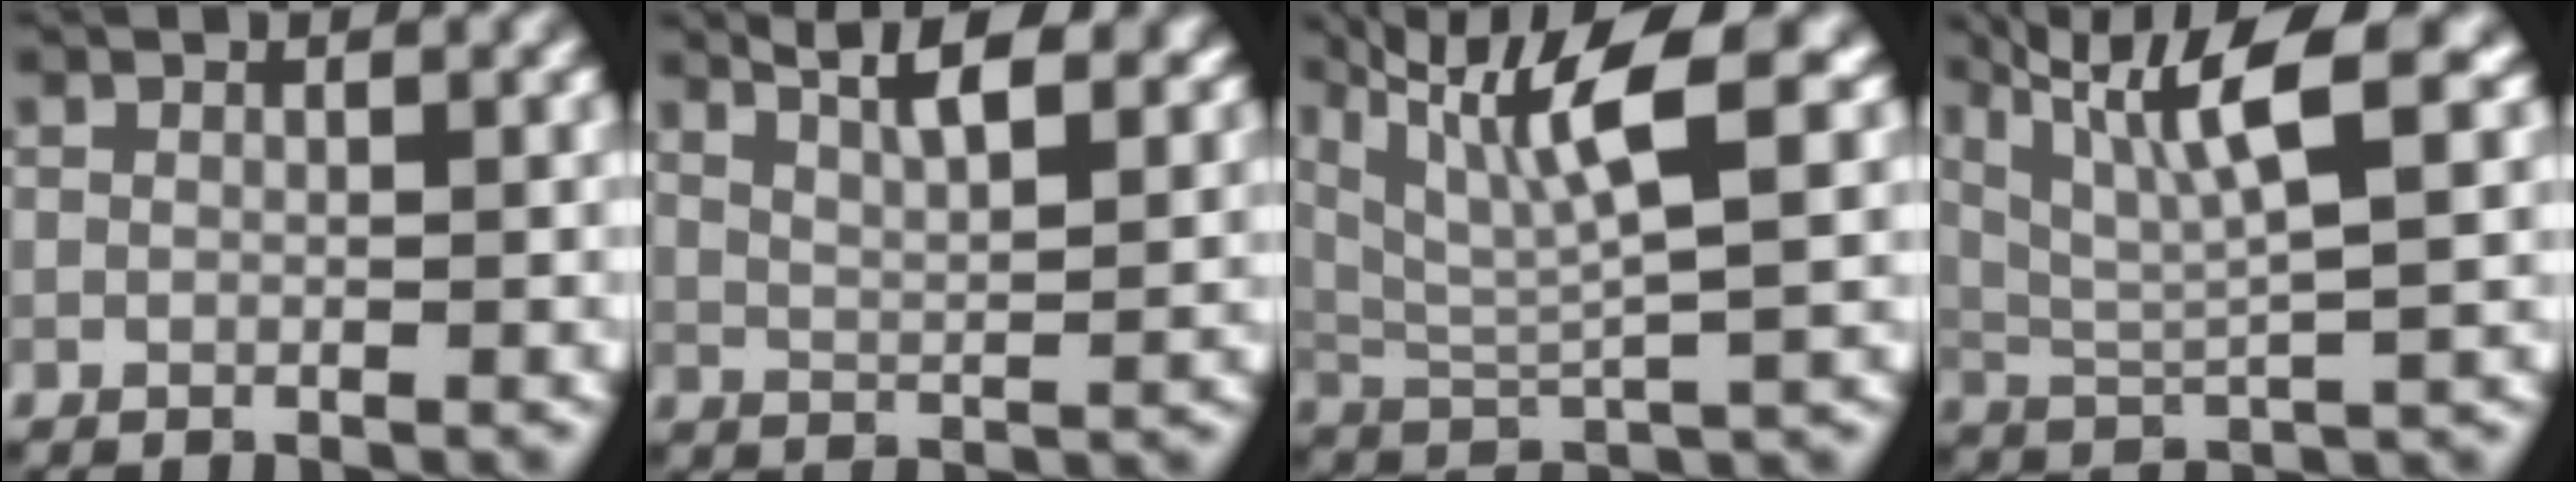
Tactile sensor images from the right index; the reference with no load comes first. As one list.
[{"total": 9.3, "force": [6.6, 3.4, 5.7], "torque": [-0.061, 0.033, 0.066]}, {"total": 9.4, "force": [5.0, 2.3, 7.6], "torque": [-0.144, 0.012, 0.093]}, {"total": 8.3, "force": [4.3, 2.1, 6.8], "torque": [-0.130, 0.012, 0.086]}]